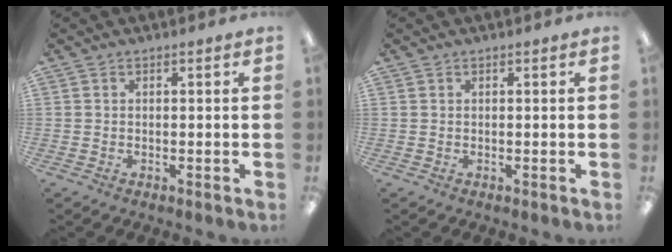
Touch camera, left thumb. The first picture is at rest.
{"total": 0.0}